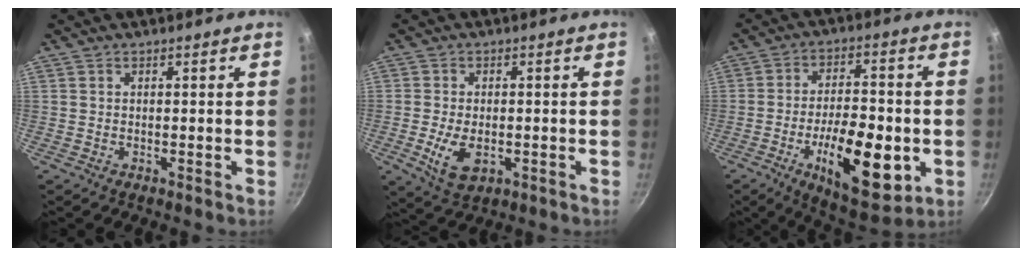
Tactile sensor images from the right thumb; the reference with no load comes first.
{"total": 7.3, "force": [-1.7, 4.2, 5.7], "torque": [-0.105, -0.004, -0.024]}
{"total": 18.4, "force": [-5.1, 7.9, 15.8], "torque": [-0.222, 0.010, -0.074]}